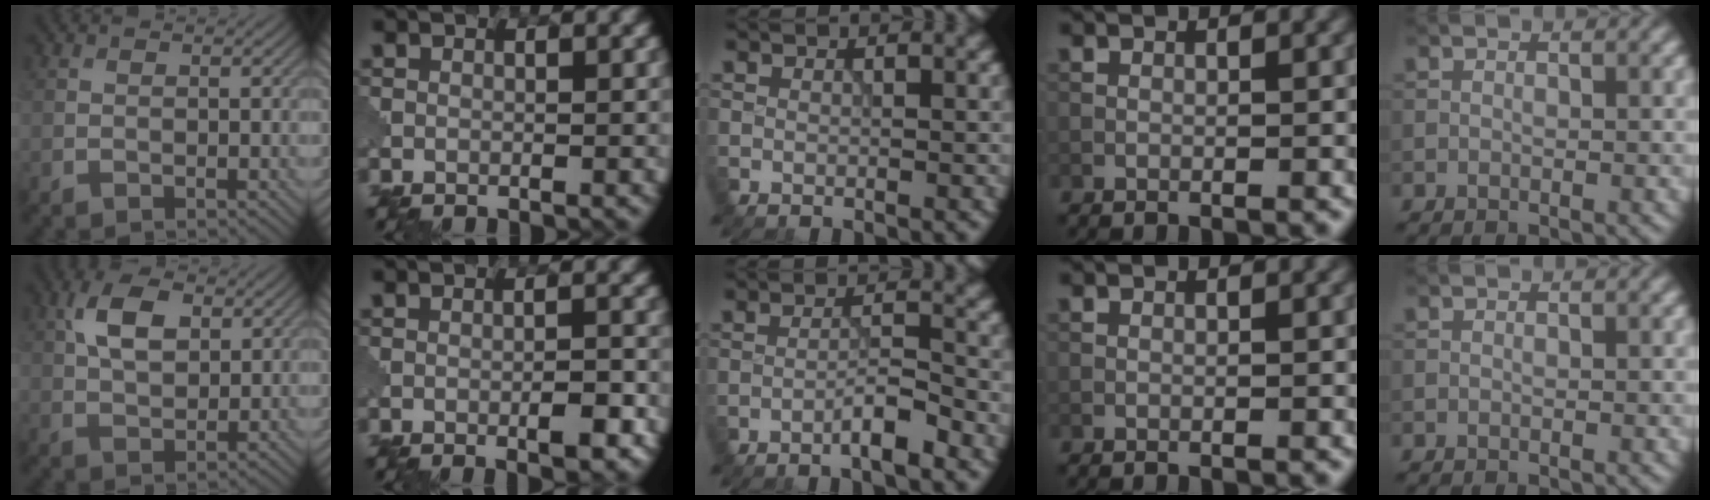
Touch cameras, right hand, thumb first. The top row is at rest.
{"thumb": {"total": 6.5, "force": [2.3, 3.6, 4.9], "torque": [-0.104, 0.007, 0.039]}, "index": {"total": 2.7, "force": [-1.1, 0.6, 2.4], "torque": [-0.037, 0.003, -0.016]}, "middle": {"total": 2.8, "force": [-1.8, 0.2, 2.2], "torque": [-0.034, 0.009, -0.035]}}